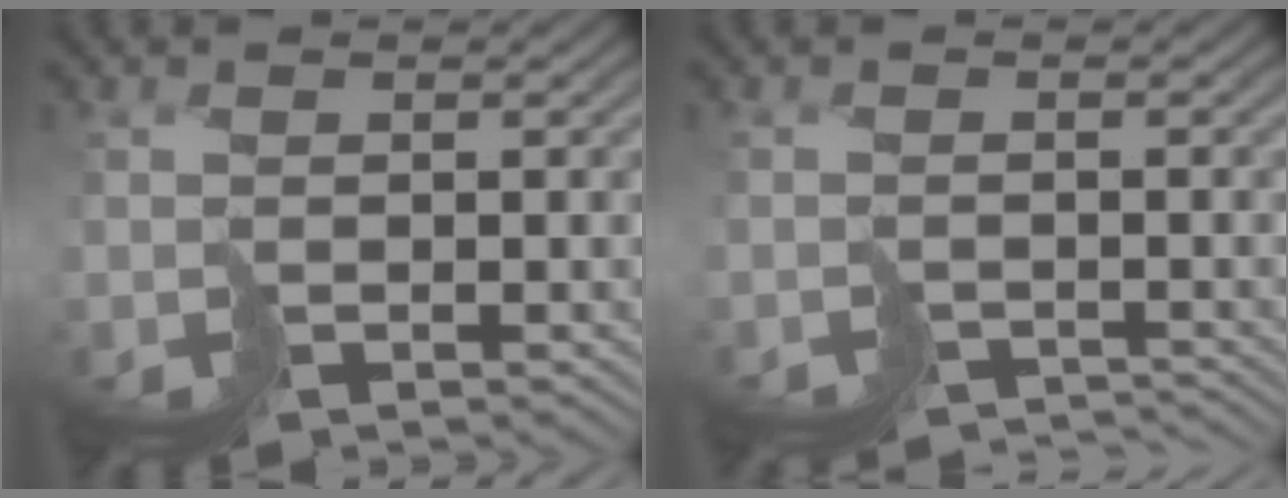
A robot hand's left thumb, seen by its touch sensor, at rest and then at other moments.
{"total": 3.2, "force": [-3.2, 0.2, 0.3], "torque": [-0.004, -0.011, -0.052]}